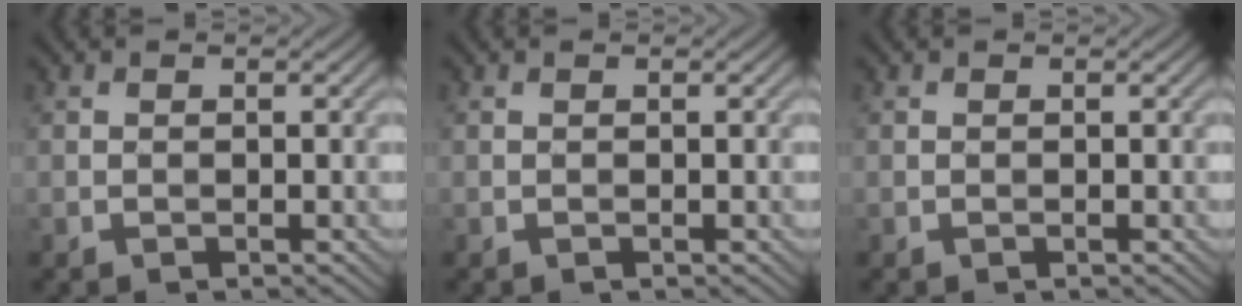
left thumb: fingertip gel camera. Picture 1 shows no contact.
{"total": 0.0}
{"total": 0.0}